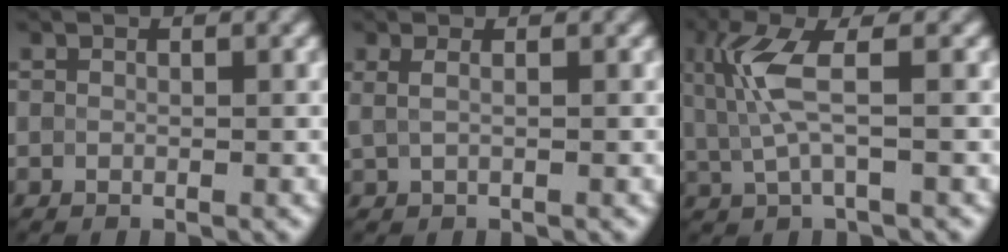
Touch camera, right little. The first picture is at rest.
{"total": 1.4, "force": [0.5, 0.6, 1.2], "torque": [-0.022, -0.002, 0.006]}
{"total": 4.6, "force": [0.9, 1.2, 4.3], "torque": [-0.103, 0.000, 0.021]}